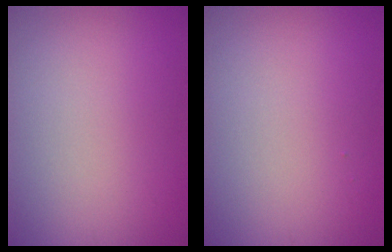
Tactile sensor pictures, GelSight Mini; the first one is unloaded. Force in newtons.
{"total": 0.0}